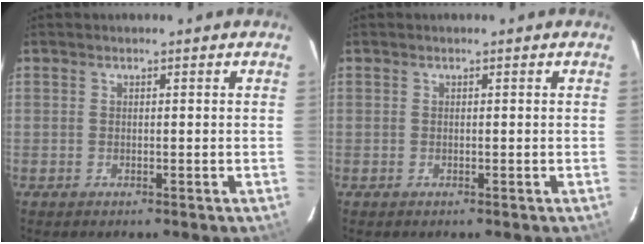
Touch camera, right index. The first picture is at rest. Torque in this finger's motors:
{"motor_torque": [0.00, 0.00, 0.02, 0.00]}